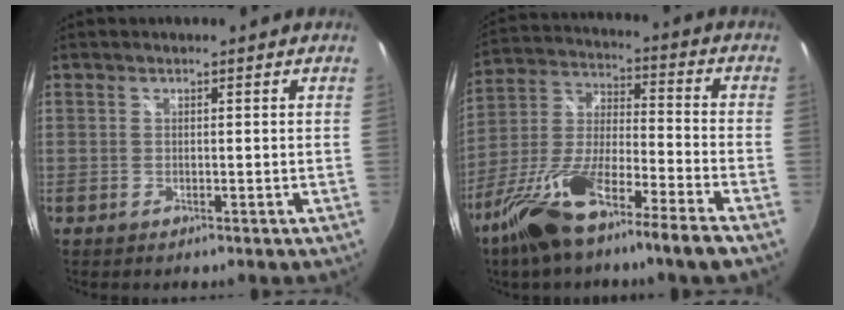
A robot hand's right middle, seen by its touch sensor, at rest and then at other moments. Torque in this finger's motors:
{"motor_torque": [1.65, -0.49, 0.62, 0.21]}